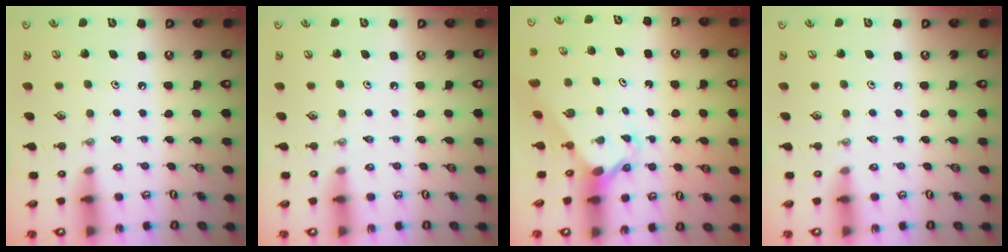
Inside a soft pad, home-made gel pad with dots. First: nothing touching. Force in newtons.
{"total": 0.0}
{"total": 2.4, "press": 2.4, "slide": 0.2}
{"total": 0.0}